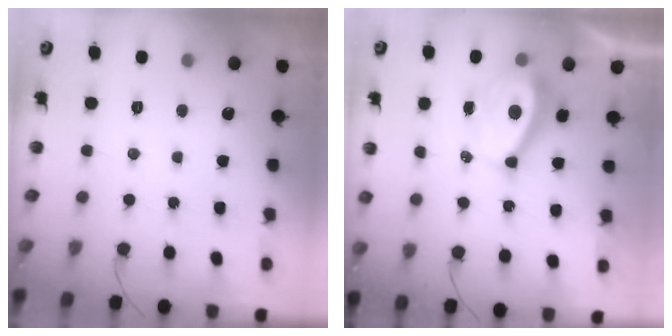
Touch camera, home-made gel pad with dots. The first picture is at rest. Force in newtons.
{"total": 6.2, "press": 6.2, "slide": 0.7}